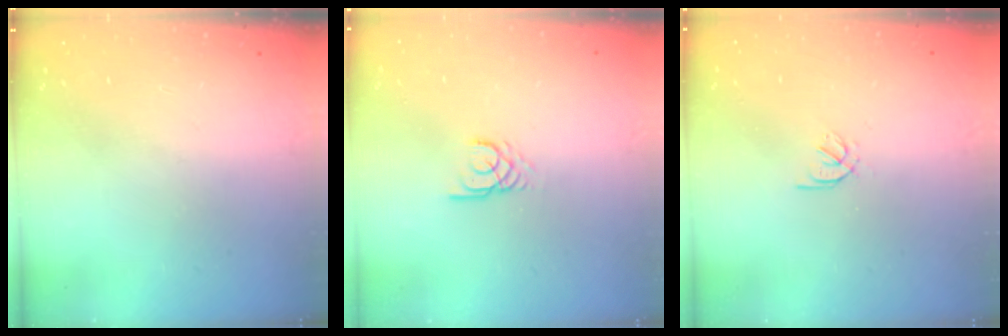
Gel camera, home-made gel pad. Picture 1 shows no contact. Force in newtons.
{"total": 2.1, "press": 2.1, "slide": 0.0}
{"total": 1.7, "press": 1.6, "slide": 0.6}